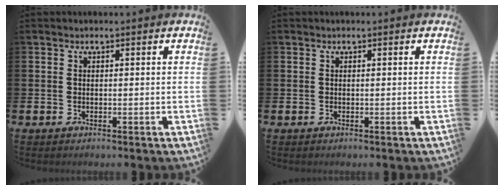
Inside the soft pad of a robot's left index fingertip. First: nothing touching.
{"total": 0.0}